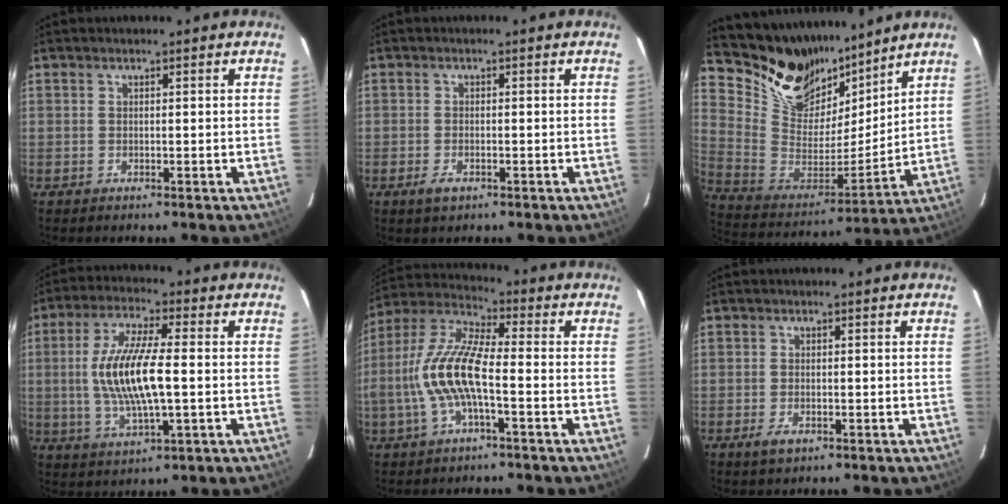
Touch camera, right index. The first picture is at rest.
{"total": 2.4, "force": [-1.2, 1.3, 1.6], "torque": [-0.033, -0.004, -0.019]}
{"total": 19.6, "force": [15.5, 9.5, 7.3], "torque": [-0.185, -0.005, 0.292]}
{"total": 13.5, "force": [-0.5, 3.7, 12.9], "torque": [-0.257, -0.001, -0.006]}
{"total": 13.3, "force": [-2.8, 3.8, 12.4], "torque": [-0.262, 0.005, -0.058]}
{"total": 2.5, "force": [-1.3, 1.3, 1.8], "torque": [-0.036, -0.006, -0.020]}